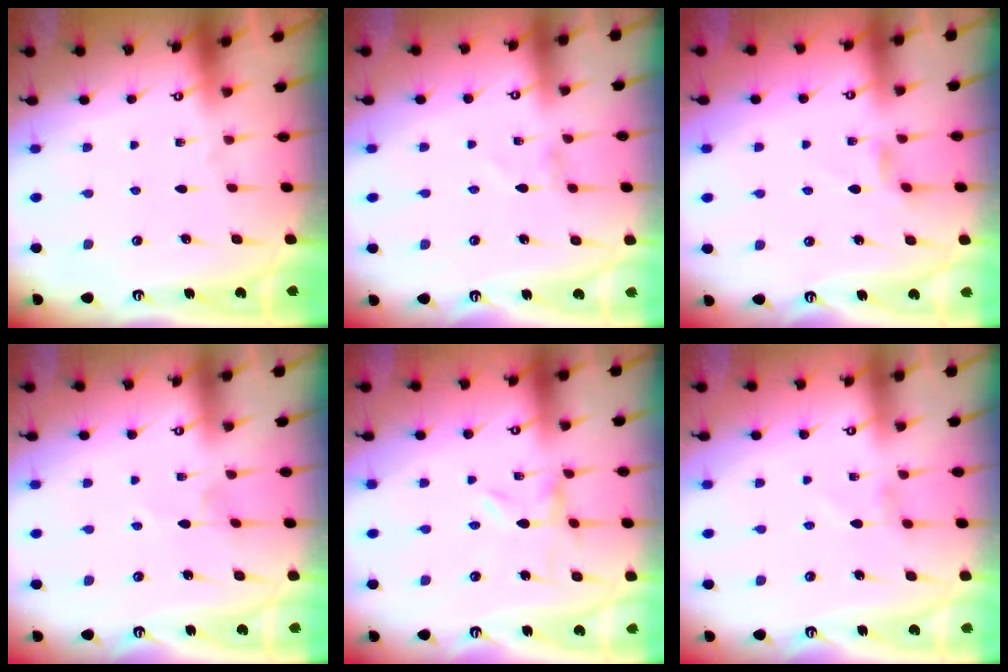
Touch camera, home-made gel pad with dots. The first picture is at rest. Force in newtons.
{"total": 1.2, "press": 1.2, "slide": 0.1}
{"total": 3.0, "press": 3.0, "slide": 0.3}
{"total": 0.7, "press": 0.6, "slide": 0.2}
{"total": 0.0}
{"total": 1.8, "press": 1.8, "slide": 0.4}